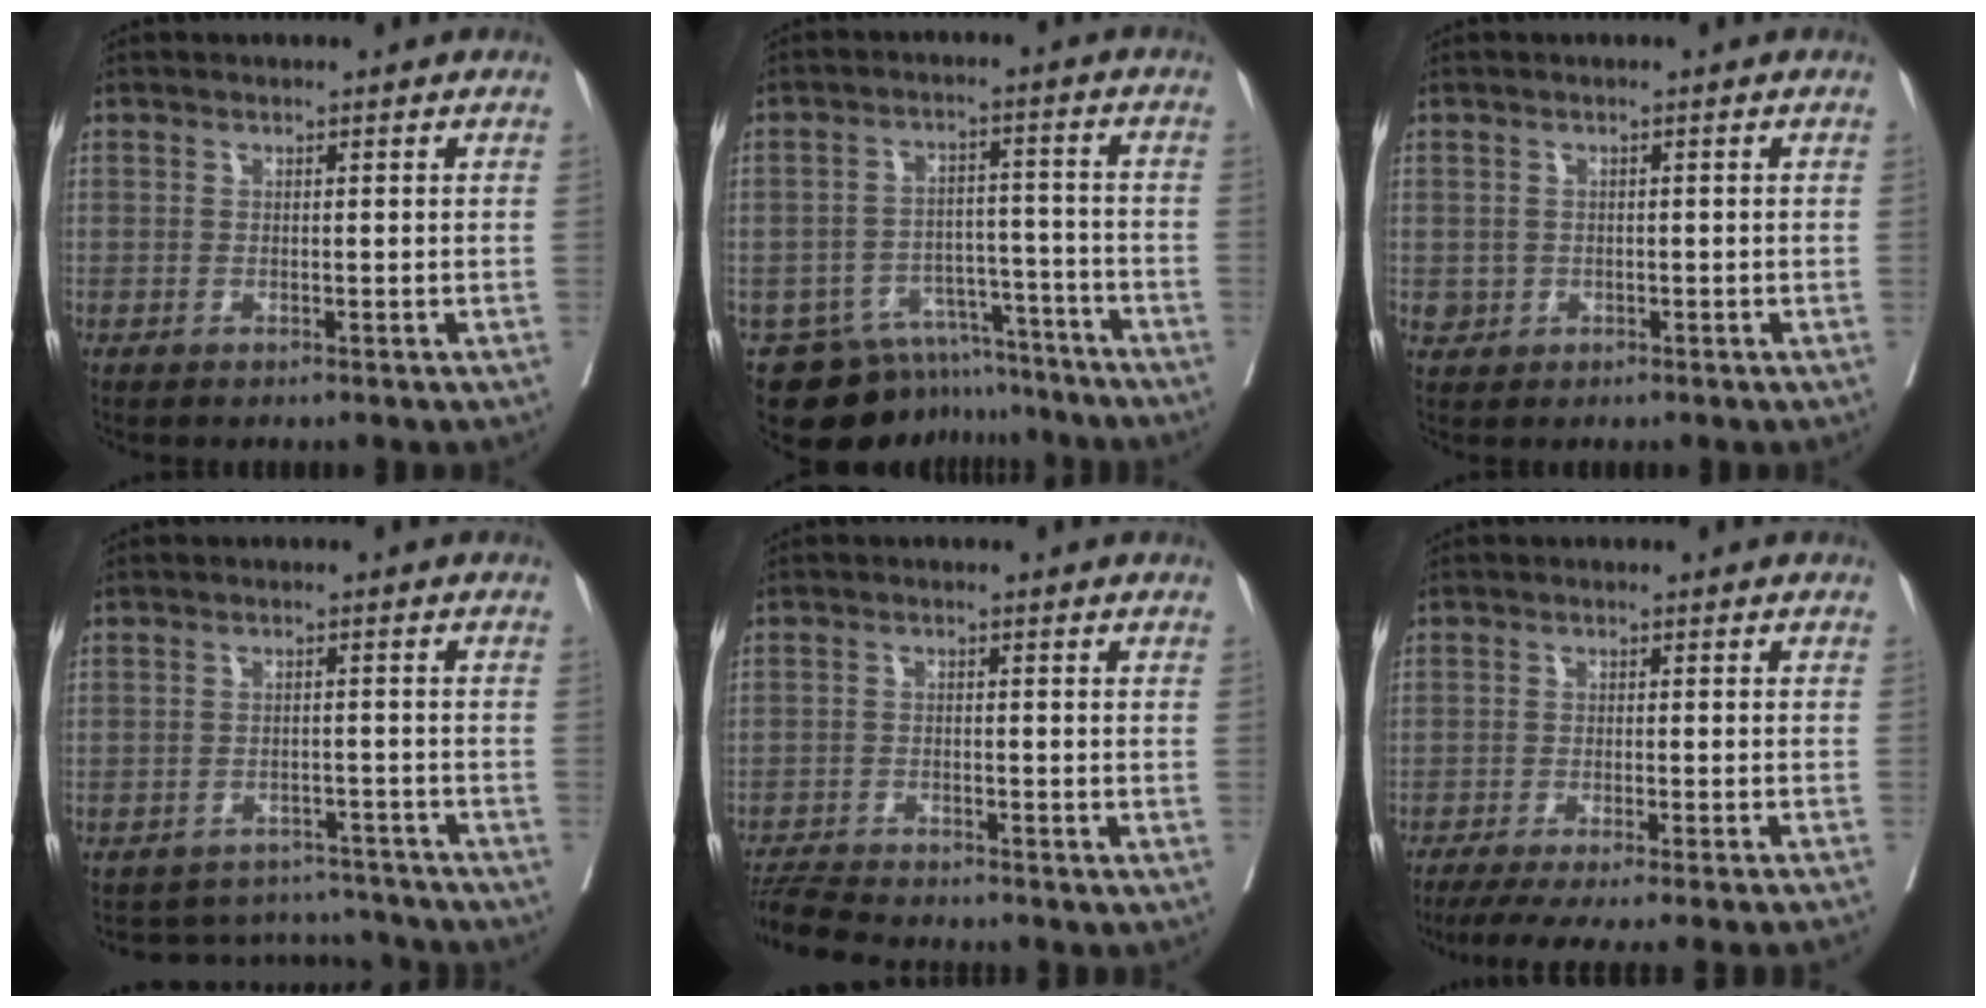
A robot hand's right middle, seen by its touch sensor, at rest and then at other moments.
{"total": 13.0, "force": [-11.6, 5.7, 1.2], "torque": [-0.012, 0.040, -0.160]}
{"total": 1.7, "force": [-0.2, 1.6, 0.3], "torque": [-0.001, 0.004, 0.002]}
{"total": 8.8, "force": [-8.6, 1.9, -0.7], "torque": [0.016, 0.029, -0.107]}
{"total": 7.0, "force": [-6.8, -0.1, 1.9], "torque": [-0.029, -0.015, -0.117]}
{"total": 15.6, "force": [-14.0, -1.1, 6.8], "torque": [-0.086, -0.042, -0.191]}